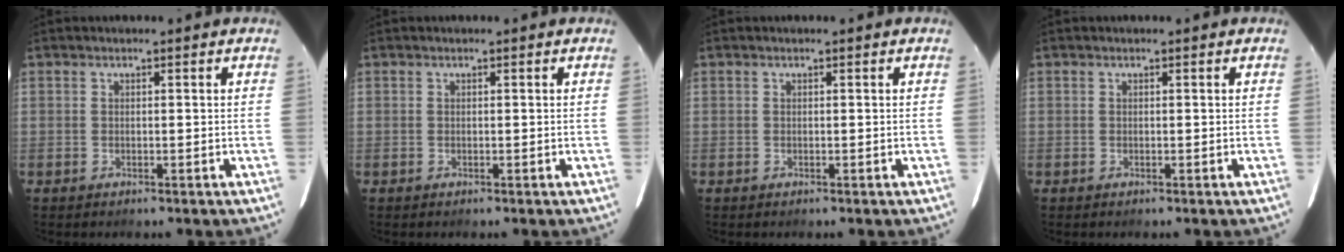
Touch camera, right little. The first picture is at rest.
{"total": 0.0}
{"total": 0.0}
{"total": 0.0}